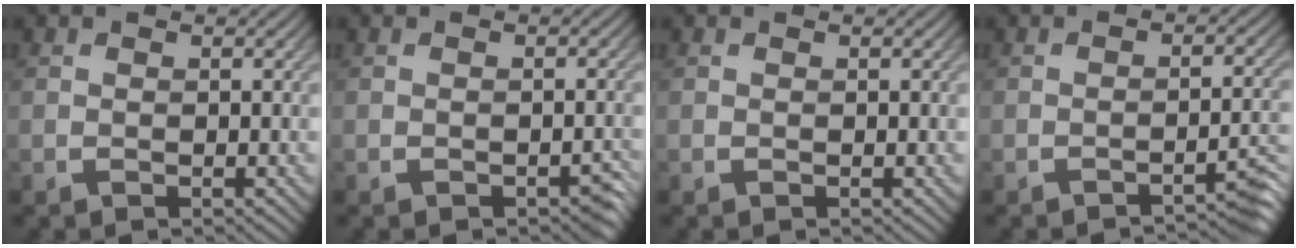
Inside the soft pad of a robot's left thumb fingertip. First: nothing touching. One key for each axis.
{"total": 1.3, "fx": -0.8, "fy": 0.5, "fz": 0.8, "tx": -0.010, "ty": -0.002, "tz": -0.010}
{"total": 0.0}
{"total": 4.0, "fx": -3.0, "fy": 0.5, "fz": 2.7, "tx": -0.027, "ty": 0.013, "tz": -0.047}